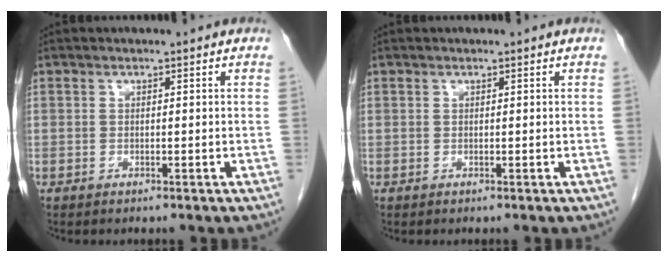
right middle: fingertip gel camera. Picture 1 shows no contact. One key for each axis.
{"total": 0.0}